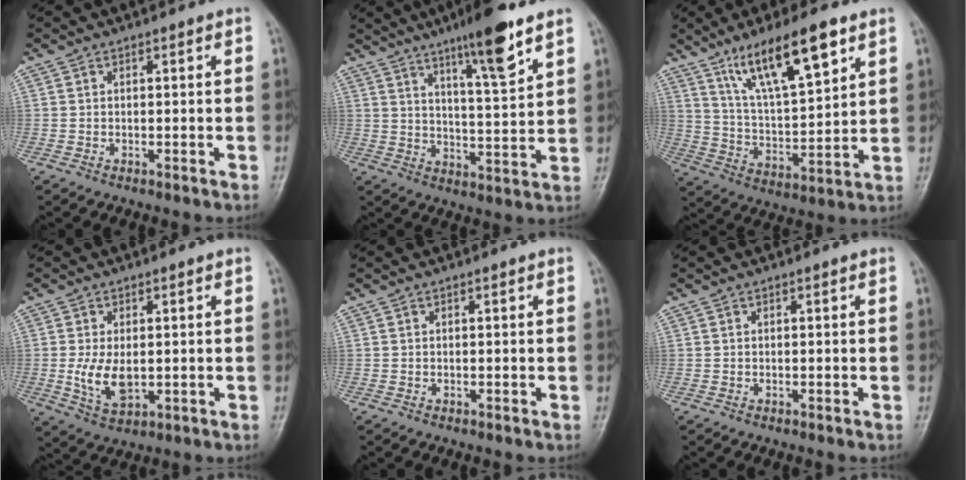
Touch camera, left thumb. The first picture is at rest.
{"total": 12.4, "force": [8.0, 1.7, 9.4], "torque": [-0.143, -0.045, 0.131]}
{"total": 15.9, "force": [9.4, 4.3, 12.1], "torque": [-0.193, -0.037, 0.176]}
{"total": 6.7, "force": [-0.2, 3.8, 5.5], "torque": [-0.102, -0.014, 0.005]}
{"total": 0.0}
{"total": 0.0}